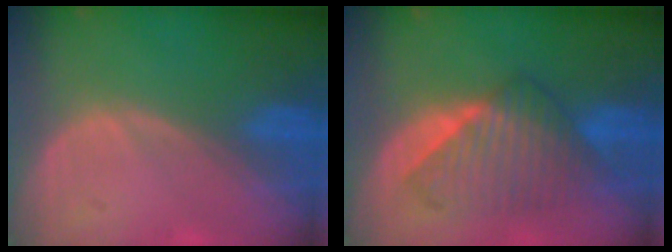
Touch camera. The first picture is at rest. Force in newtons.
{"total": 7.6, "press": 7.5, "slide": 0.7}